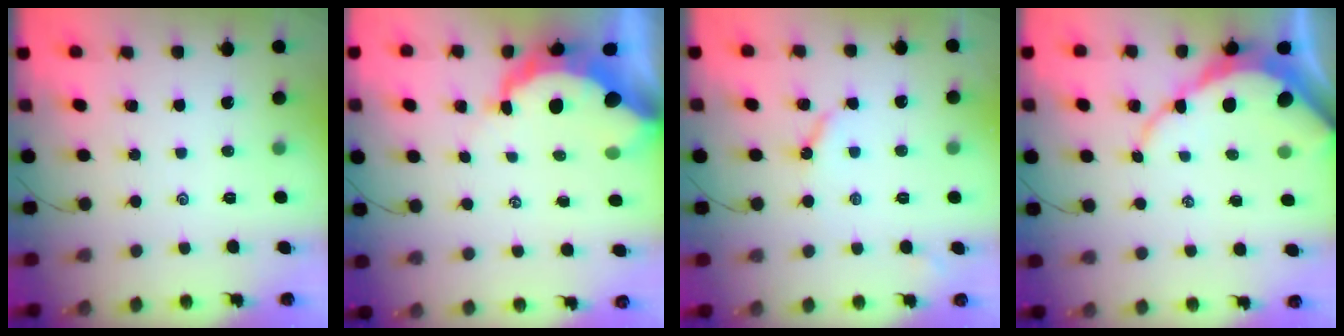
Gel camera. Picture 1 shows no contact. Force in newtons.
{"total": 10.2, "press": 10.1, "slide": 1.2}
{"total": 4.3, "press": 4.2, "slide": 0.7}
{"total": 10.4, "press": 10.3, "slide": 0.9}